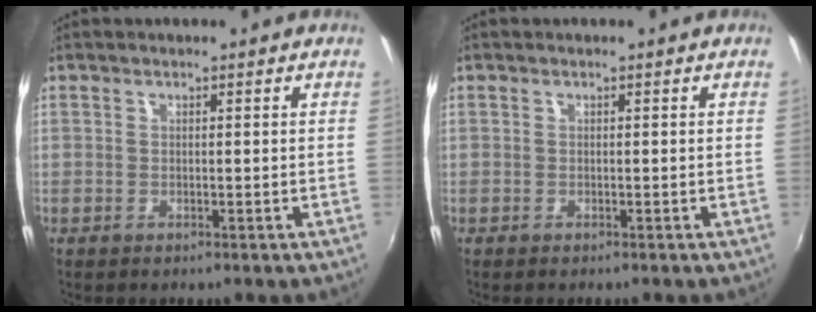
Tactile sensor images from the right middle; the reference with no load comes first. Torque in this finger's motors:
{"motor_torque": [0.04, -0.19, 0.02, 0.01]}